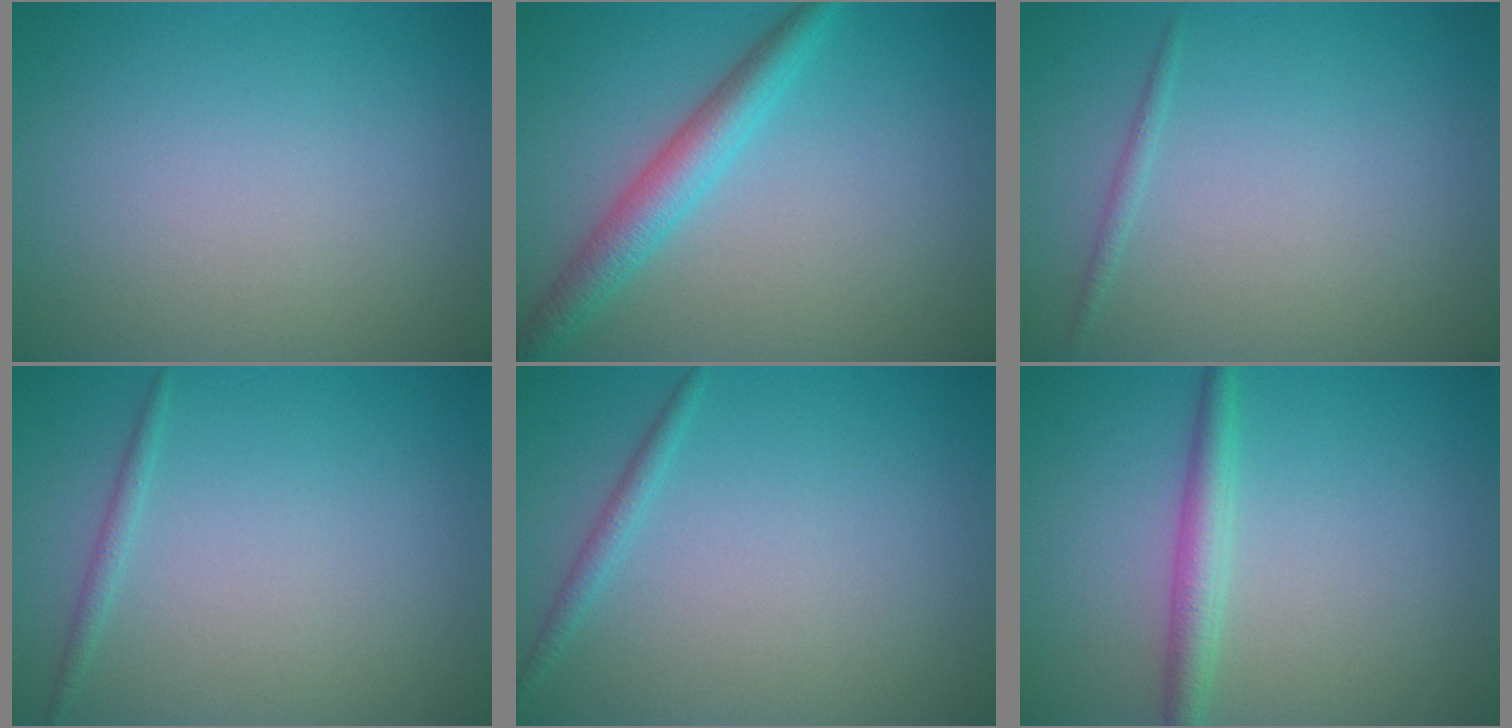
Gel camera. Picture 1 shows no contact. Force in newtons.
{"total": 3.7, "press": 3.7, "slide": 0.1}
{"total": 0.7, "press": 0.7, "slide": 0.0}
{"total": 0.9, "press": 0.9, "slide": 0.1}
{"total": 1.2, "press": 1.2, "slide": 0.1}
{"total": 2.5, "press": 2.5, "slide": 0.0}